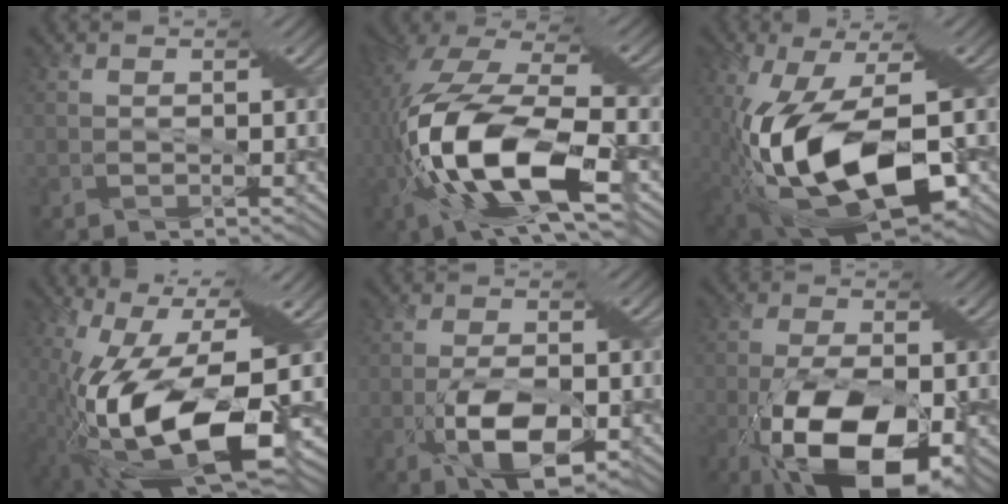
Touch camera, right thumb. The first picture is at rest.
{"total": 17.3, "force": [-3.1, 7.8, 15.2], "torque": [-0.345, -0.009, -0.043]}
{"total": 15.4, "force": [-3.5, 7.3, 13.1], "torque": [-0.267, -0.029, -0.053]}
{"total": 17.9, "force": [-4.9, 6.7, 15.8], "torque": [-0.312, -0.026, -0.075]}
{"total": 8.1, "force": [-2.9, 3.4, 6.7], "torque": [-0.128, -0.009, -0.050]}
{"total": 16.0, "force": [-6.8, 7.5, 12.4], "torque": [-0.233, -0.032, -0.112]}